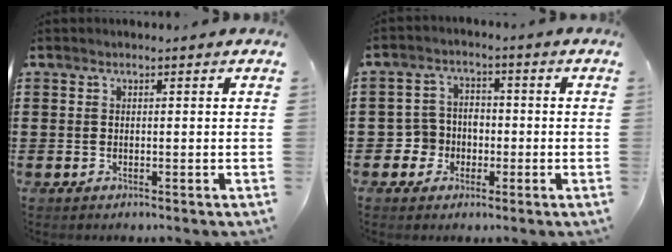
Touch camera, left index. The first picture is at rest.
{"total": 4.3, "force": [-1.7, 3.8, 0.8], "torque": [-0.037, 0.007, -0.038]}